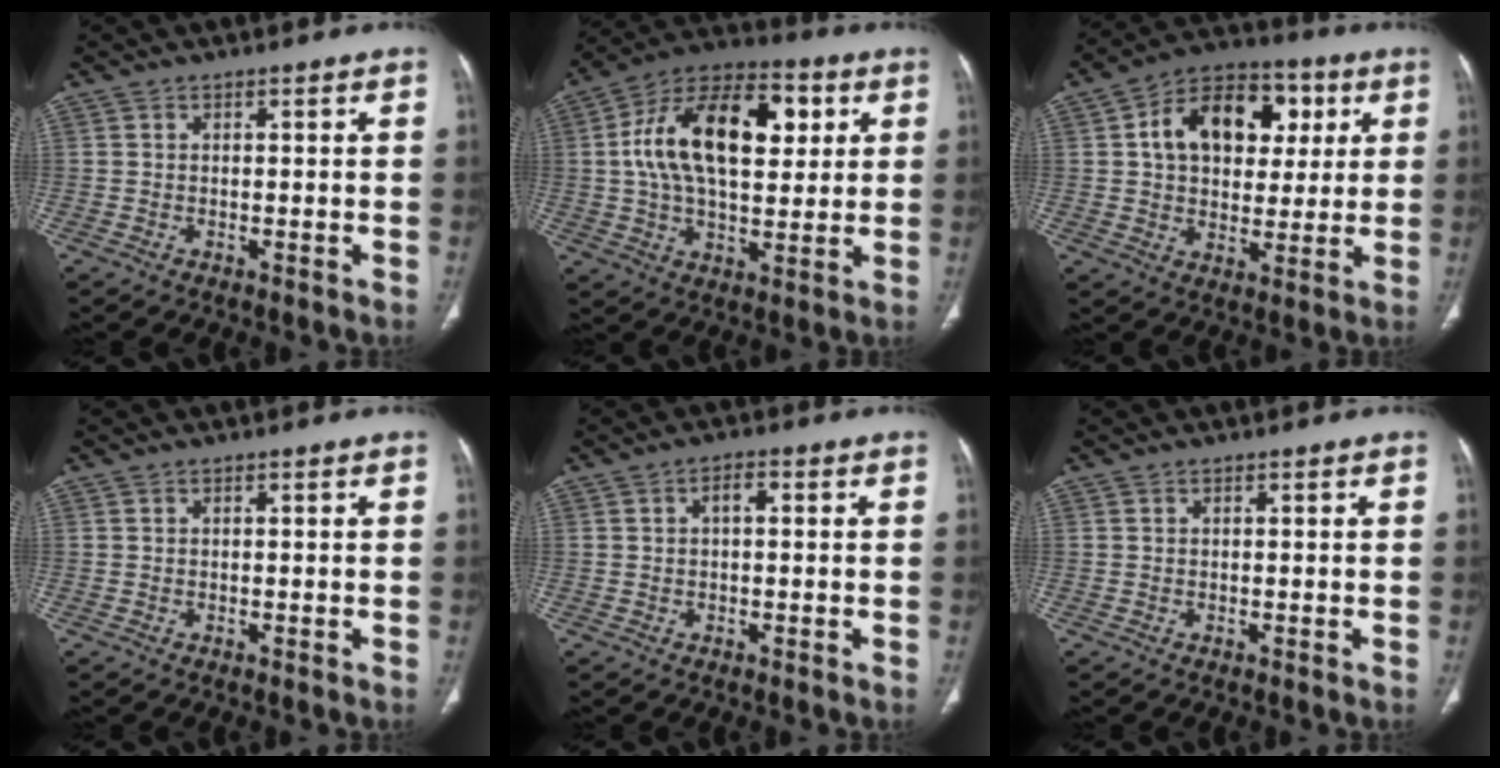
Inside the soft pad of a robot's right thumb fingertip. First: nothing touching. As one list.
[{"total": 21.8, "force": [4.7, 12.0, 17.6], "torque": [-0.279, 0.013, 0.069]}, {"total": 17.3, "force": [4.5, 11.9, 11.7], "torque": [-0.146, 0.012, 0.068]}, {"total": 0.0}, {"total": 2.3, "force": [0.4, 1.2, 2.0], "torque": [-0.031, 0.011, 0.005]}, {"total": 0.0}]